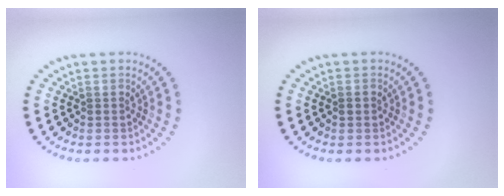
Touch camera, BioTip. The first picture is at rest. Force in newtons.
{"total": 0.8, "press": 0.8, "slide": 0.1}